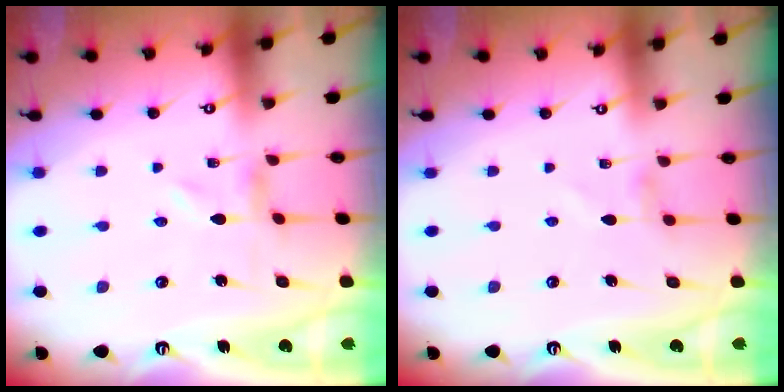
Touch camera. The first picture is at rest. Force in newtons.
{"total": 0.0}